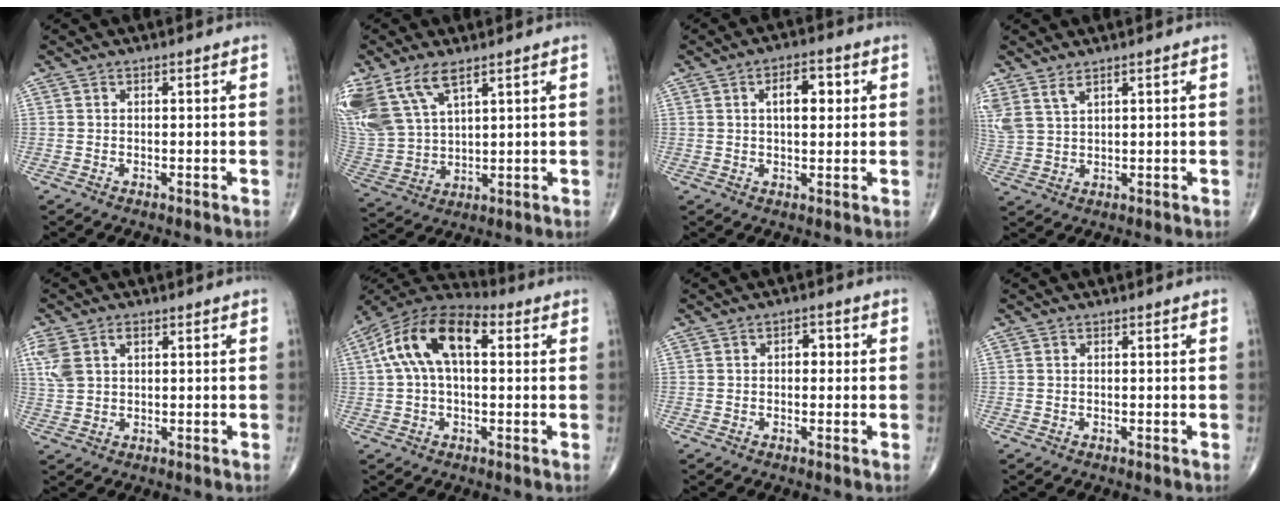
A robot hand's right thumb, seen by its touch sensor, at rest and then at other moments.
{"total": 14.3, "force": [8.3, 6.8, 9.5], "torque": [-0.217, -0.021, 0.179]}
{"total": 6.3, "force": [1.6, 3.1, 5.3], "torque": [-0.068, 0.004, 0.024]}
{"total": 5.2, "force": [3.5, 1.8, 3.3], "torque": [-0.079, -0.009, 0.083]}
{"total": 6.1, "force": [2.2, 3.8, 4.3], "torque": [-0.106, 0.013, 0.052]}
{"total": 15.1, "force": [3.3, 8.0, 12.4], "torque": [-0.233, 0.040, 0.050]}
{"total": 2.5, "force": [0.3, 1.7, 1.9], "torque": [-0.016, 0.009, -0.001]}
{"total": 0.0}